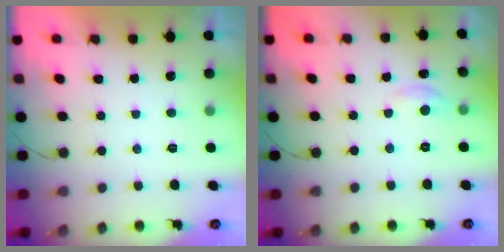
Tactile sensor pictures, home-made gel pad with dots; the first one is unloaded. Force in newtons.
{"total": 2.9, "press": 2.9, "slide": 0.3}